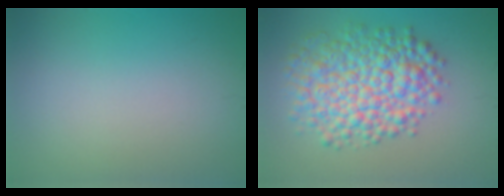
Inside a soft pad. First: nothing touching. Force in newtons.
{"total": 8.0, "press": 8.0, "slide": 0.2}